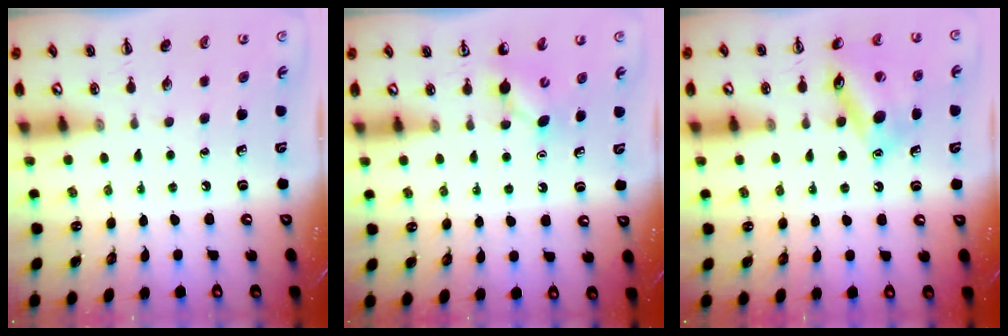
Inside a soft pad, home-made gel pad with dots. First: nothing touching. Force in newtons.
{"total": 3.7, "press": 3.6, "slide": 1.2}
{"total": 14.5, "press": 14.4, "slide": 1.7}